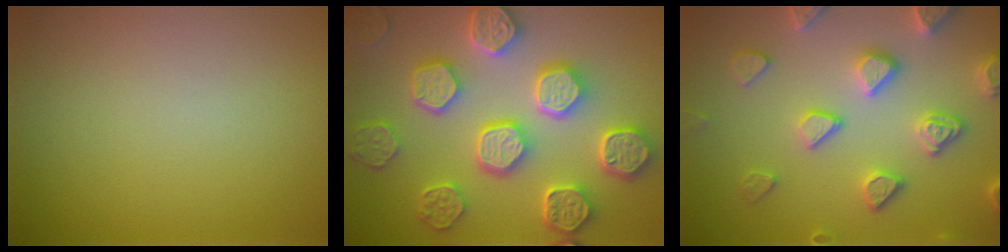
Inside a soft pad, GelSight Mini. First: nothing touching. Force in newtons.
{"total": 7.8, "press": 6.7, "slide": 3.9}
{"total": 4.4, "press": 4.4, "slide": 0.4}